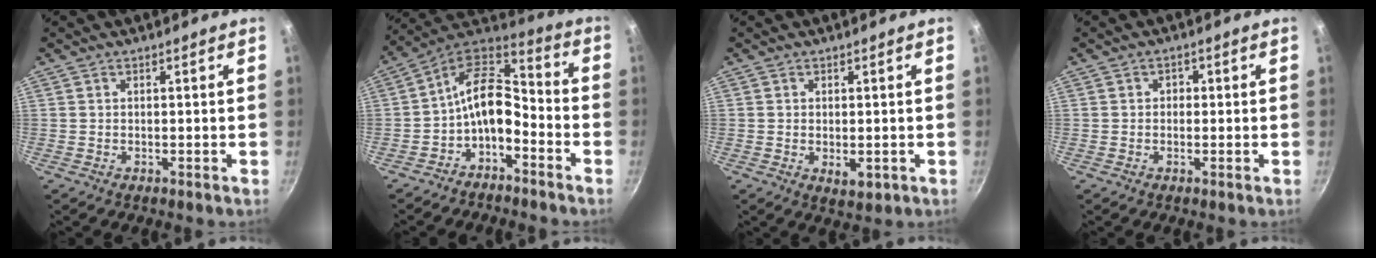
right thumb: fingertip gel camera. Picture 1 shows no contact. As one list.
[{"total": 11.8, "force": [-4.3, 6.9, 8.6], "torque": [-0.141, 0.072, -0.086]}, {"total": 3.1, "force": [-0.5, 1.7, 2.5], "torque": [-0.040, -0.011, -0.004]}, {"total": 1.6, "force": [0.0, 1.4, 0.6], "torque": [-0.001, 0.002, -0.004]}]